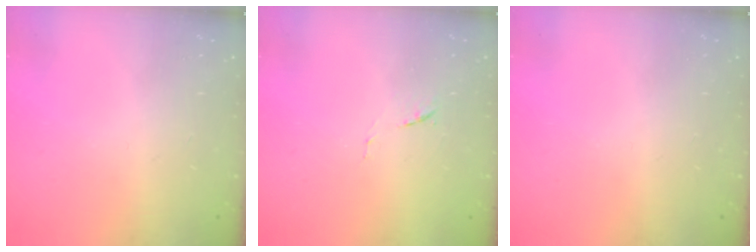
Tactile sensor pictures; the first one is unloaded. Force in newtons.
{"total": 7.8, "press": 7.7, "slide": 0.6}
{"total": 0.0}